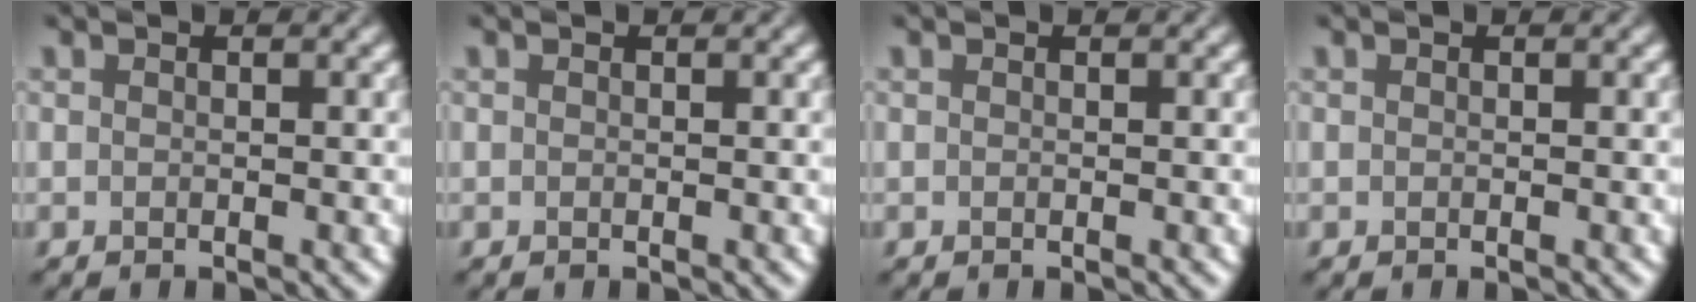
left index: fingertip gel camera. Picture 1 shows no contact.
{"total": 0.0}
{"total": 0.0}
{"total": 0.0}